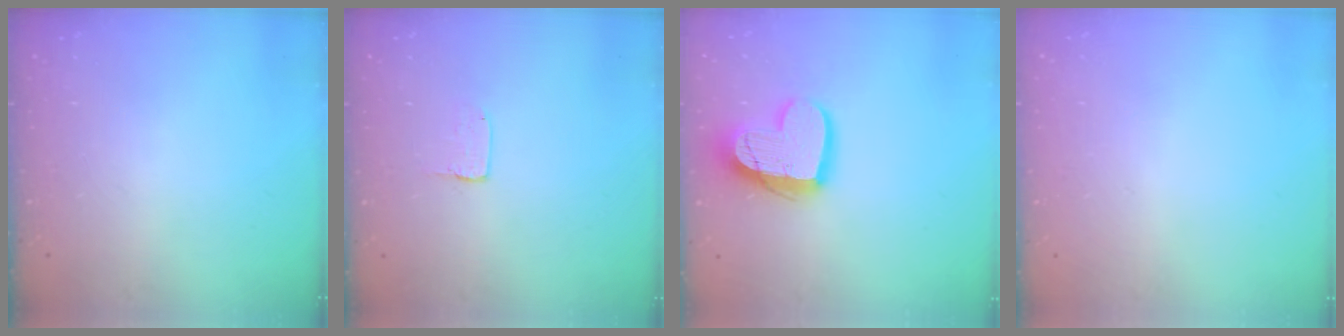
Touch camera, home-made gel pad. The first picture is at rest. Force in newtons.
{"total": 2.0, "press": 2.0, "slide": 0.0}
{"total": 15.9, "press": 15.9, "slide": 1.3}
{"total": 0.0}